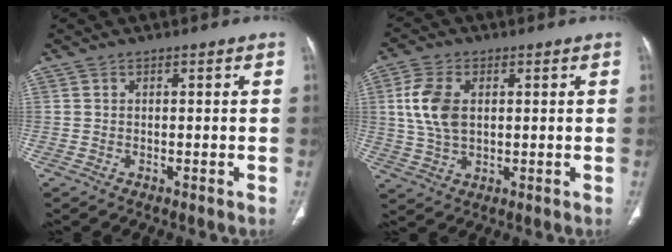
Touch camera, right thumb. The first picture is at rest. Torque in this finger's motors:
{"motor_torque": [0.03, 0.02, 0.88, 0.40, 0.11]}